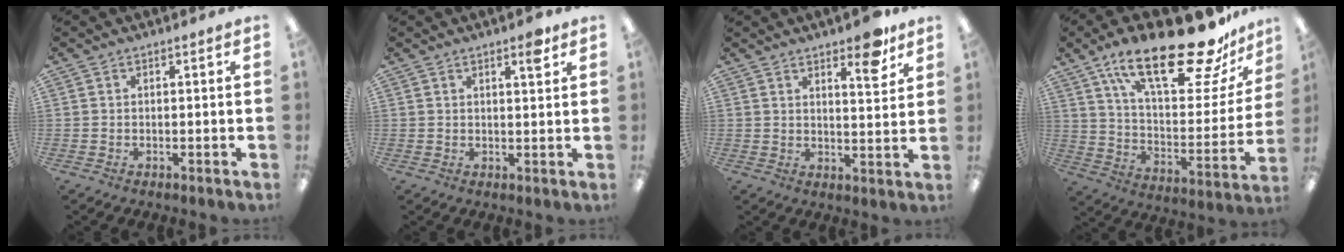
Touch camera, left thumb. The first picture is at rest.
{"total": 3.3, "force": [2.4, 0.7, 2.3], "torque": [-0.026, -0.009, 0.035]}
{"total": 7.3, "force": [5.4, 2.0, 4.4], "torque": [-0.045, -0.037, 0.084]}
{"total": 26.7, "force": [17.9, 8.7, 17.7], "torque": [-0.272, -0.111, 0.298]}